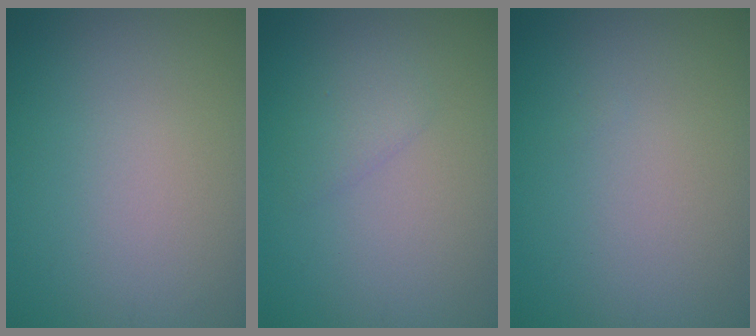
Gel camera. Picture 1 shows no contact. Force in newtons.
{"total": 1.3, "press": 1.3, "slide": 0.1}
{"total": 0.0}